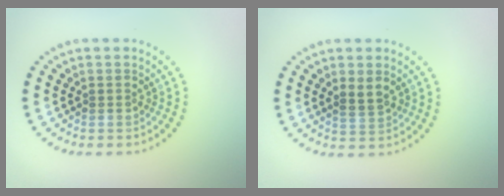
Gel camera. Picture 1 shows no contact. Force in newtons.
{"total": 1.9, "press": 1.8, "slide": 0.5}